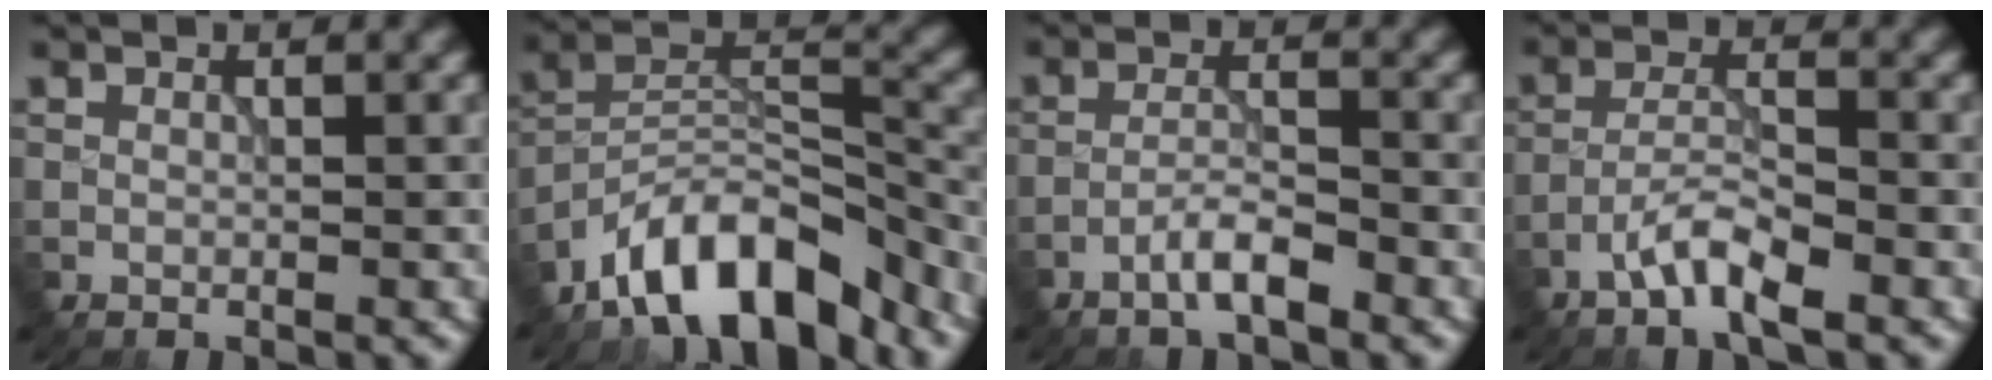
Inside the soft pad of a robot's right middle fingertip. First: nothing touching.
{"total": 10.5, "force": [-8.1, 3.7, 5.5], "torque": [-0.075, 0.020, -0.155]}
{"total": 2.8, "force": [-1.9, 0.4, 2.0], "torque": [-0.037, 0.009, -0.042]}
{"total": 3.8, "force": [-2.5, 0.8, 2.8], "torque": [-0.056, 0.009, -0.054]}